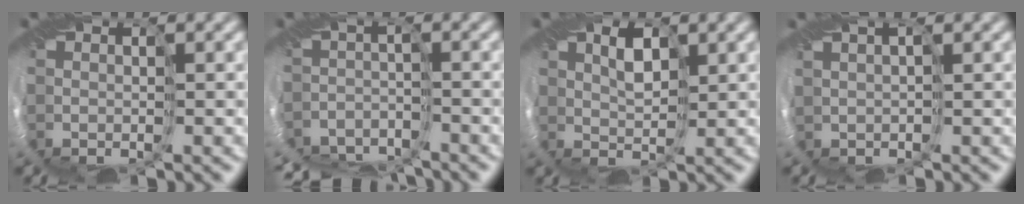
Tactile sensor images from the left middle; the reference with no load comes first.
{"total": 8.3, "force": [-7.7, 2.7, 1.2], "torque": [0.000, -0.001, -0.117]}
{"total": 1.7, "force": [0.6, 1.0, 1.3], "torque": [-0.024, 0.005, 0.011]}
{"total": 2.1, "force": [1.2, 1.0, 1.3], "torque": [-0.031, 0.012, 0.023]}